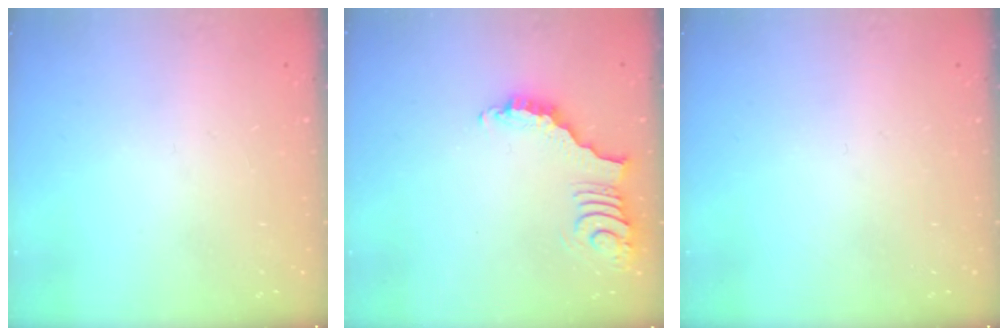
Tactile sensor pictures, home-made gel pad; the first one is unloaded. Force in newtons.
{"total": 3.8, "press": 3.7, "slide": 0.6}
{"total": 0.0}